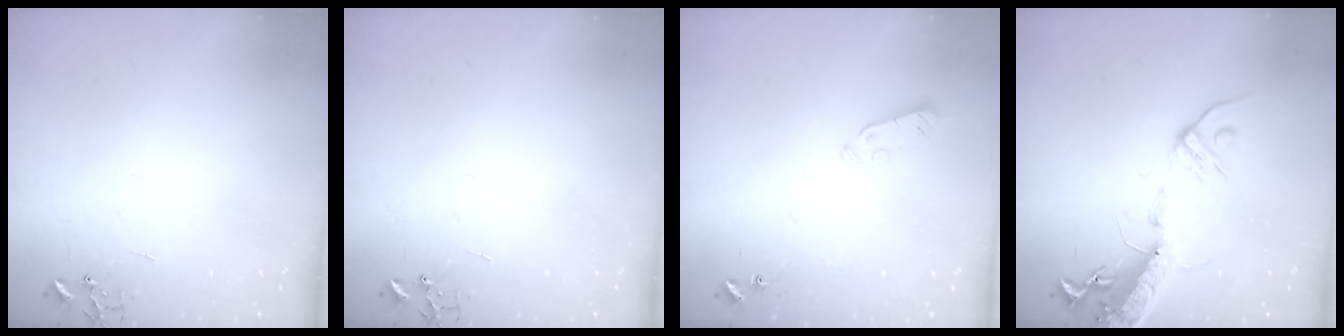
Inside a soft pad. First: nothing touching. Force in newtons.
{"total": 0.0}
{"total": 3.7, "press": 3.6, "slide": 0.6}
{"total": 16.2, "press": 15.8, "slide": 3.4}